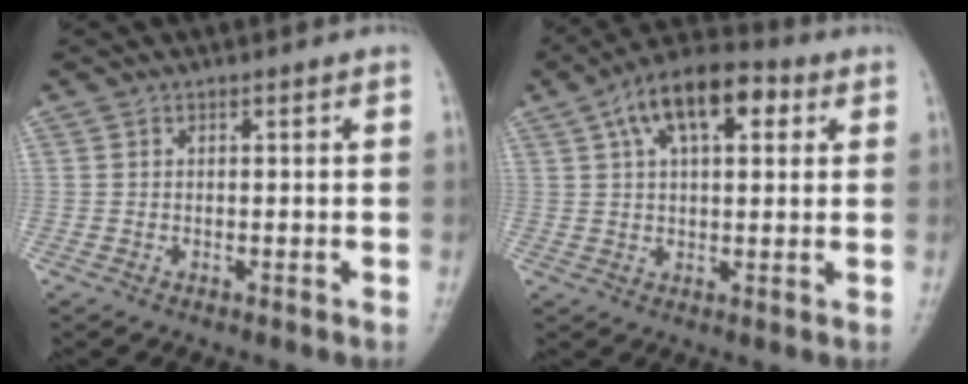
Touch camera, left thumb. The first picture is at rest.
{"total": 13.3, "force": [5.0, 6.6, 10.4], "torque": [-0.151, 0.017, 0.073]}